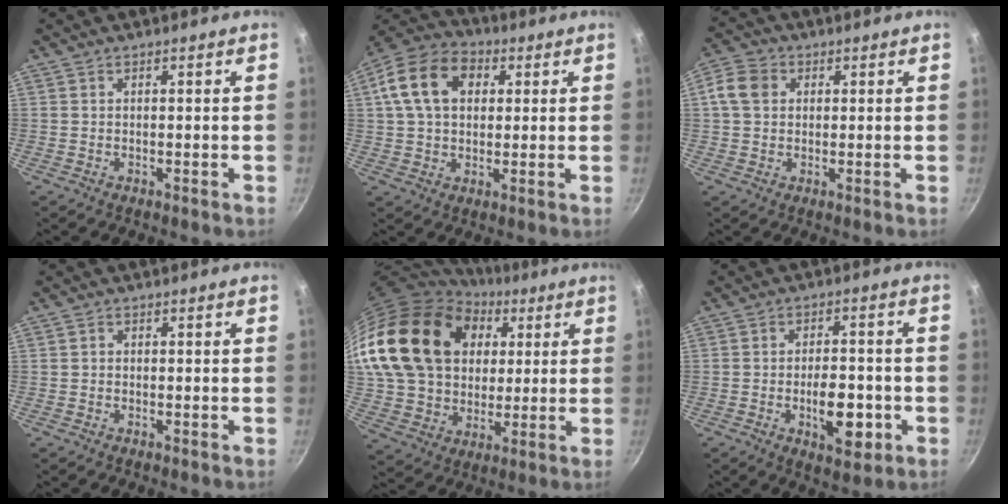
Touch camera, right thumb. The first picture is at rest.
{"total": 14.1, "force": [3.6, 10.1, 9.2], "torque": [-0.145, 0.020, 0.046]}
{"total": 6.4, "force": [1.2, 5.2, 3.4], "torque": [-0.051, 0.007, 0.006]}
{"total": 0.6, "force": [-0.1, 0.6, 0.2], "torque": [-0.003, 0.003, -0.003]}
{"total": 27.3, "force": [8.3, 20.3, 16.1], "torque": [-0.287, 0.011, 0.157]}
{"total": 9.9, "force": [-3.0, 4.8, 8.1], "torque": [-0.097, 0.014, -0.040]}